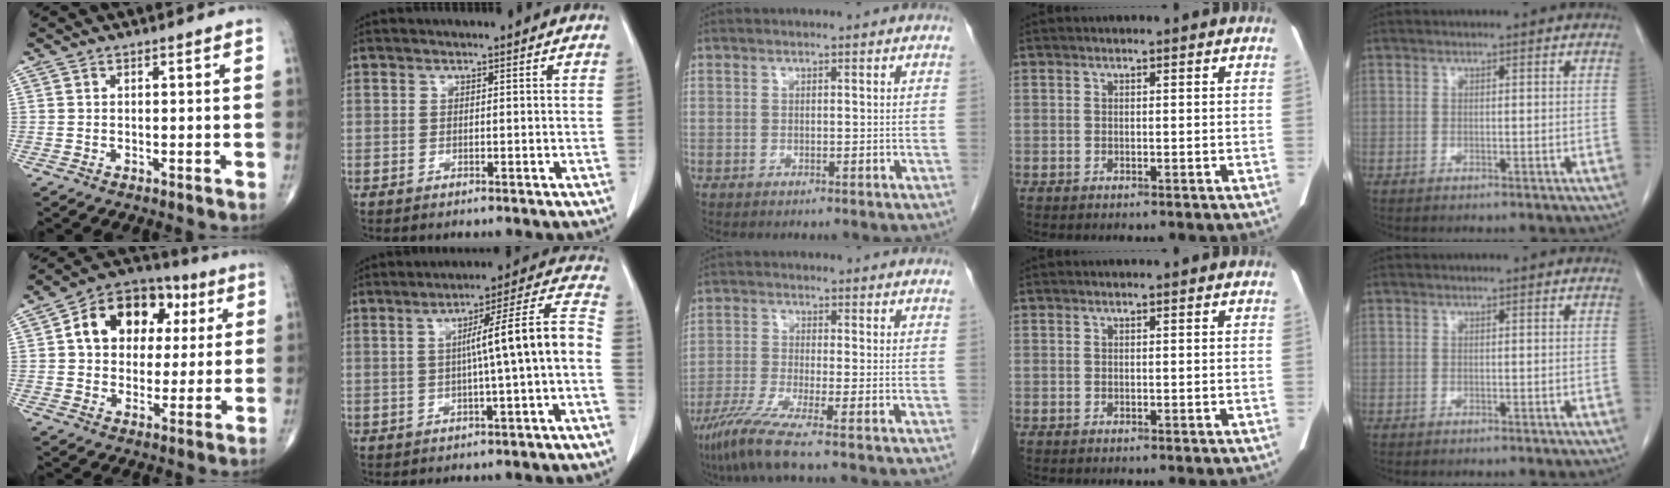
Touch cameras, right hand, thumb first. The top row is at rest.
{"thumb": {"total": 15.9, "force": [3.9, 11.8, 9.9], "torque": [-0.114, 0.015, 0.055]}, "index": {"total": 10.4, "force": [-1.4, -0.7, 10.3], "torque": [-0.144, 0.029, -0.021]}, "middle": {"total": 6.5, "force": [-4.6, -1.1, 4.5], "torque": [-0.092, -0.026, -0.094]}}